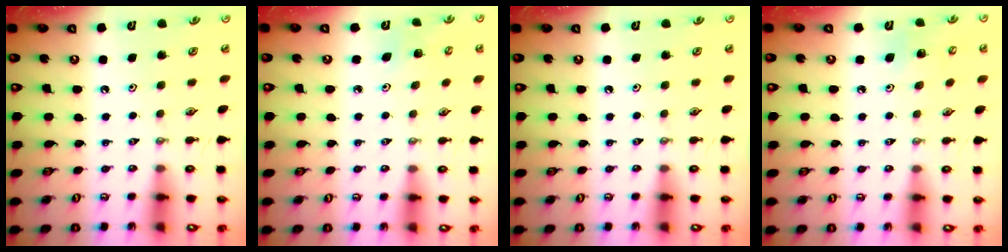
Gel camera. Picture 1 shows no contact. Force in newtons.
{"total": 3.7, "press": 3.6, "slide": 0.3}
{"total": 0.0}
{"total": 6.4, "press": 6.3, "slide": 0.7}